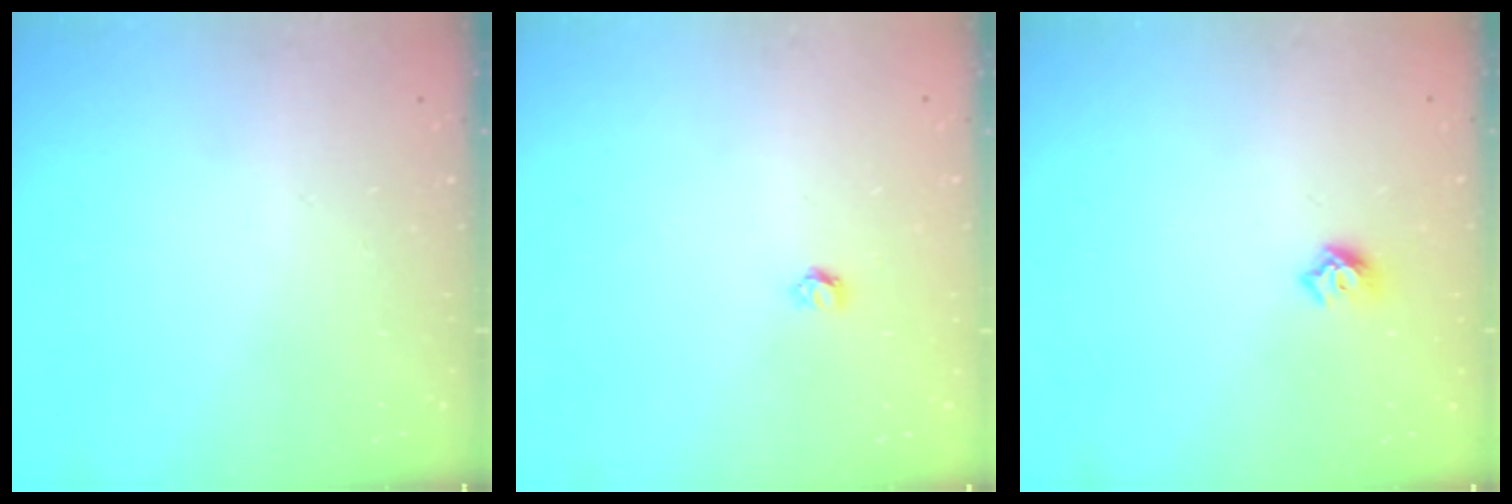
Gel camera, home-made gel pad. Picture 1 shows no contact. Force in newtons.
{"total": 3.3, "press": 3.3, "slide": 0.3}
{"total": 5.4, "press": 5.3, "slide": 1.0}